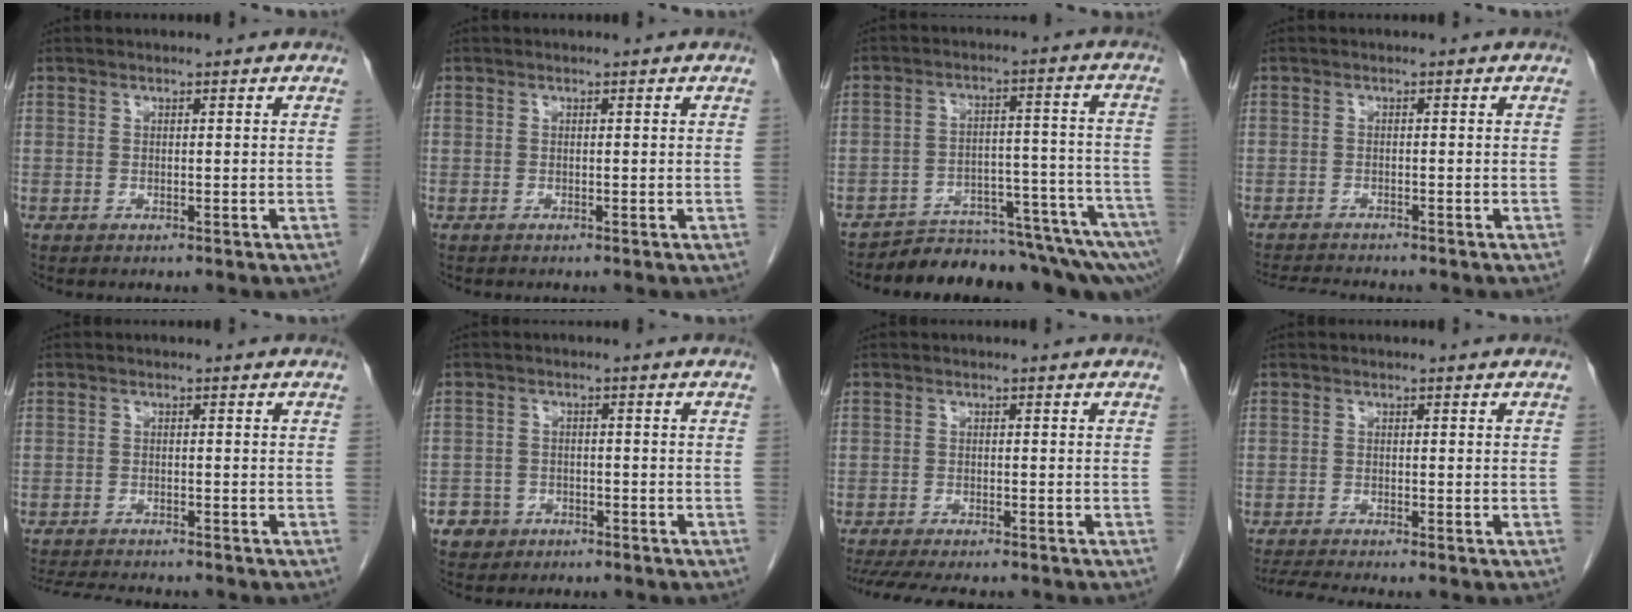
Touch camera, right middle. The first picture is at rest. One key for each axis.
{"total": 0.0}
{"total": 13.2, "fx": -12.5, "fy": 1.2, "fz": 4.2, "tx": -0.022, "ty": 0.038, "tz": -0.173}
{"total": 5.2, "fx": -4.9, "fy": 0.2, "fz": 1.5, "tx": -0.024, "ty": -0.014, "tz": -0.080}
{"total": 7.3, "fx": -6.7, "fy": 0.9, "fz": 2.6, "tx": -0.042, "ty": -0.011, "tz": -0.106}
{"total": 3.3, "fx": -2.1, "fy": 2.5, "fz": 0.0, "tx": -0.003, "ty": 0.012, "tz": -0.034}
{"total": 10.1, "fx": -8.7, "fy": 2.0, "fz": 4.8, "tx": -0.072, "ty": -0.013, "tz": -0.126}
{"total": 3.1, "fx": -2.8, "fy": -0.8, "fz": 1.1, "tx": -0.027, "ty": -0.015, "tz": -0.054}